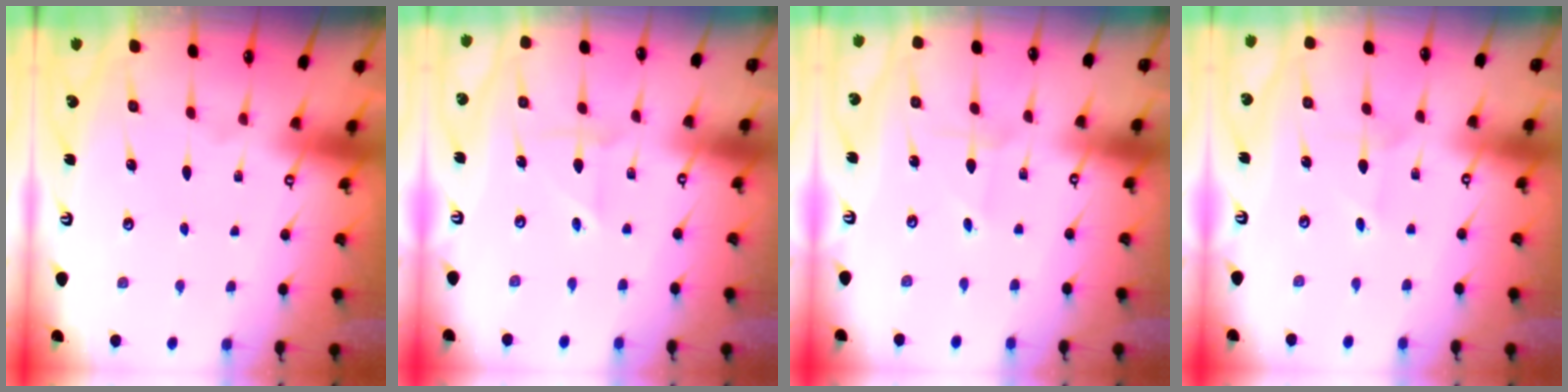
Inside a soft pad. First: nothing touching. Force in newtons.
{"total": 2.4, "press": 2.2, "slide": 1.0}
{"total": 0.7, "press": 0.7, "slide": 0.0}
{"total": 1.8, "press": 1.8, "slide": 0.2}